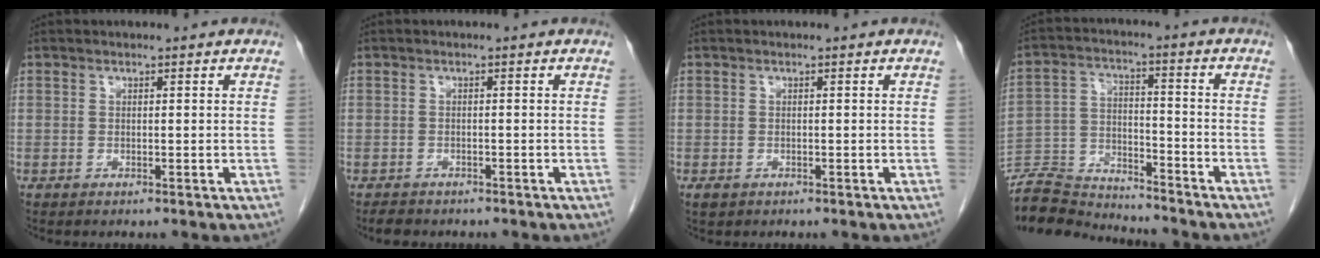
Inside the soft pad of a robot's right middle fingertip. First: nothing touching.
{"total": 2.9, "force": [-2.5, 1.2, 0.9], "torque": [-0.025, -0.006, -0.032]}
{"total": 0.9, "force": [-0.4, 0.6, 0.4], "torque": [-0.009, 0.000, -0.001]}
{"total": 11.6, "force": [-11.4, 1.3, 1.5], "torque": [-0.029, 0.015, -0.208]}